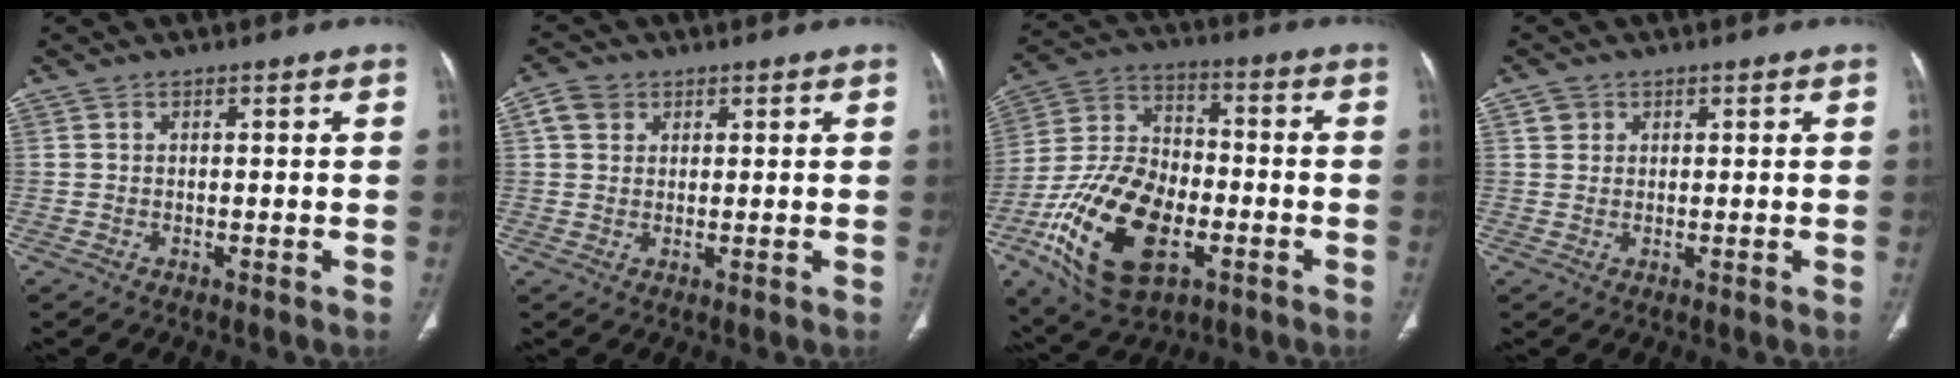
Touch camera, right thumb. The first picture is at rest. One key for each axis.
{"total": 3.9, "fx": 1.6, "fy": 3.2, "fz": 1.6, "tx": -0.021, "ty": 0.002, "tz": 0.031}
{"total": 21.9, "fx": -7.6, "fy": 12.5, "fz": 16.4, "tx": -0.295, "ty": 0.024, "tz": -0.125}
{"total": 2.1, "fx": 0.9, "fy": 1.9, "fz": 0.4, "tx": 0.006, "ty": -0.003, "tz": 0.010}